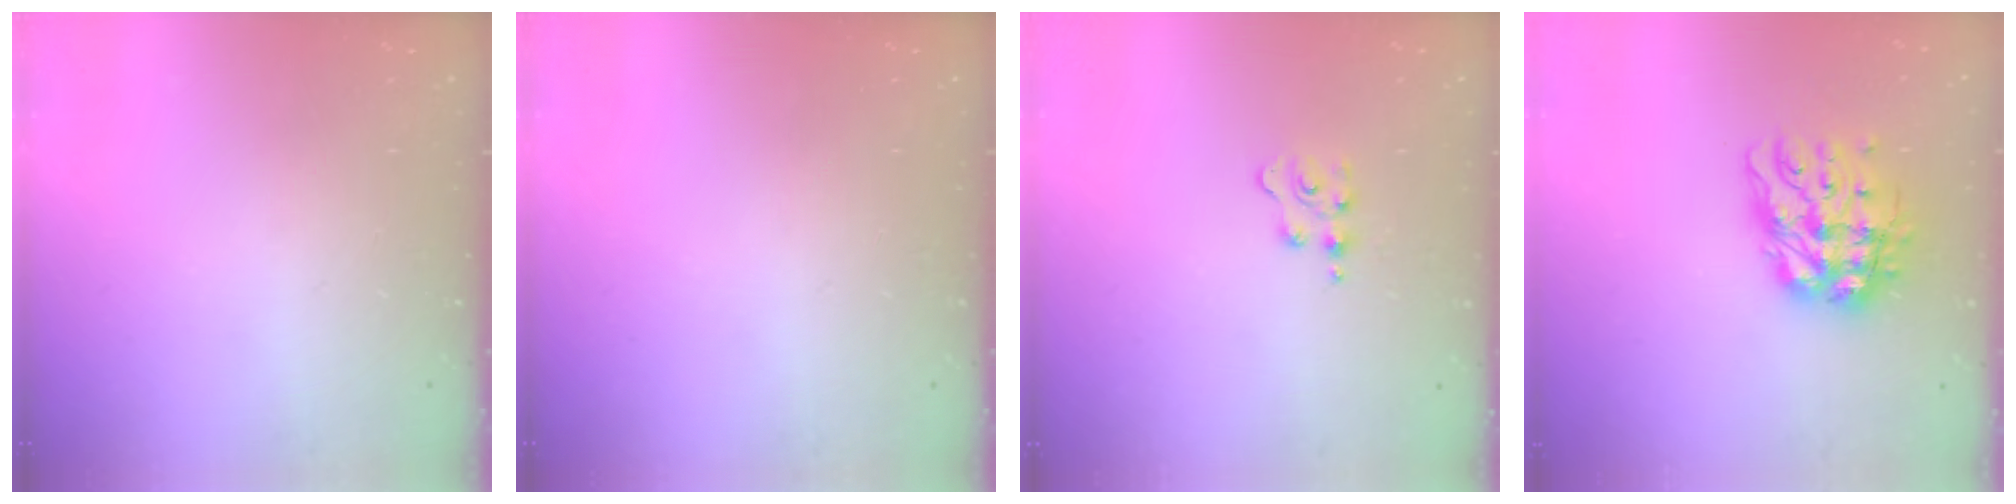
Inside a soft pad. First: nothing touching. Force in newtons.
{"total": 0.0}
{"total": 2.8, "press": 2.8, "slide": 0.4}
{"total": 12.8, "press": 12.8, "slide": 1.4}